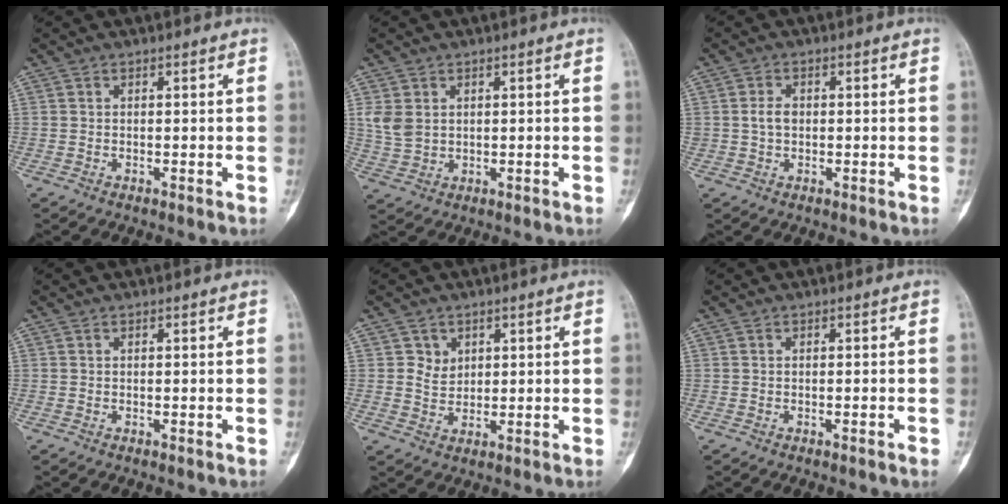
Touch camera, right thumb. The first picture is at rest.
{"total": 4.7, "force": [1.3, 3.6, 2.7], "torque": [-0.048, -0.001, 0.034]}
{"total": 2.6, "force": [0.1, 1.9, 1.8], "torque": [-0.029, 0.006, 0.001]}
{"total": 0.0}
{"total": 3.3, "force": [1.4, 2.8, 1.0], "torque": [0.000, -0.009, 0.026]}
{"total": 1.0, "force": [-0.5, 0.1, 0.8], "torque": [-0.016, 0.001, -0.005]}